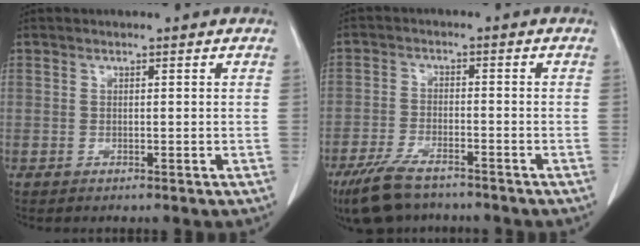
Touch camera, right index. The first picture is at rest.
{"total": 8.5, "force": [-6.7, 2.6, 4.5], "torque": [-0.088, -0.017, -0.116]}